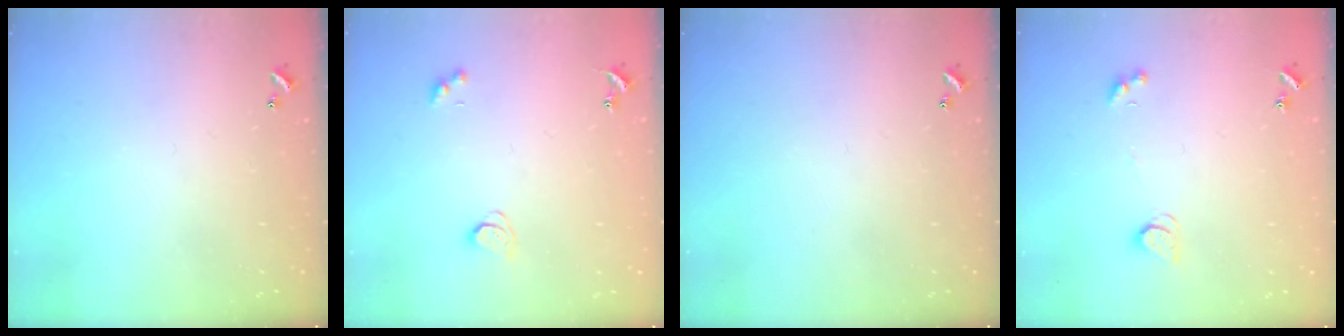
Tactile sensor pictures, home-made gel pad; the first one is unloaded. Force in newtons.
{"total": 1.7, "press": 1.6, "slide": 0.4}
{"total": 0.0}
{"total": 2.5, "press": 2.5, "slide": 0.5}